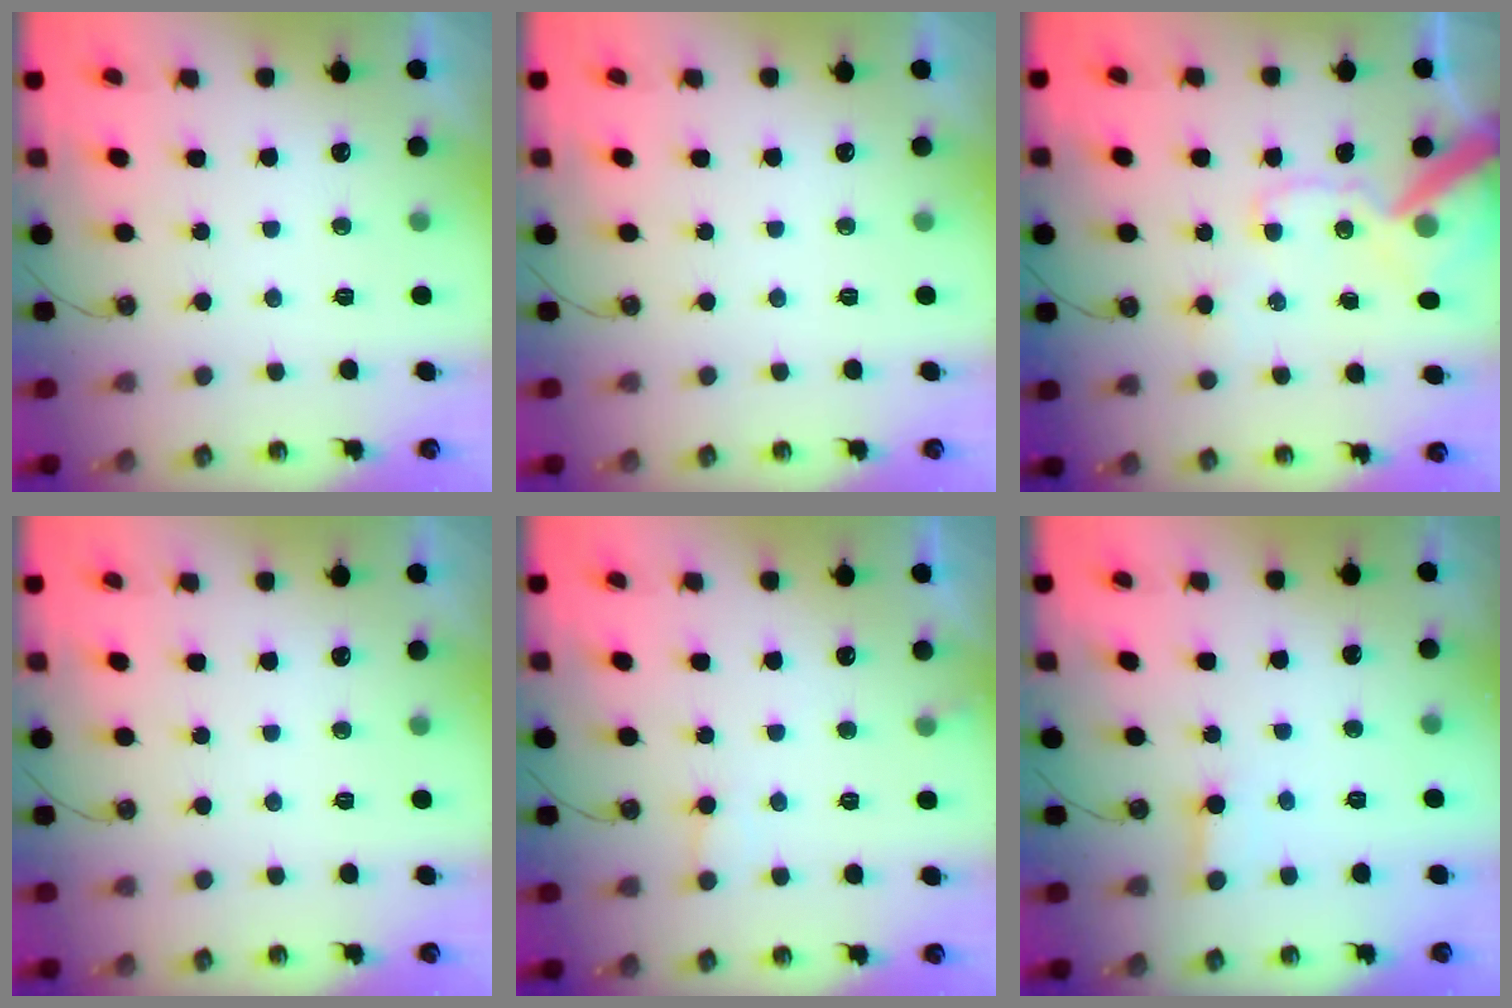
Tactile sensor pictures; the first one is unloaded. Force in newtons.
{"total": 0.0}
{"total": 15.4, "press": 15.2, "slide": 2.2}
{"total": 0.0}
{"total": 6.1, "press": 6.0, "slide": 0.5}
{"total": 2.4, "press": 2.4, "slide": 0.0}